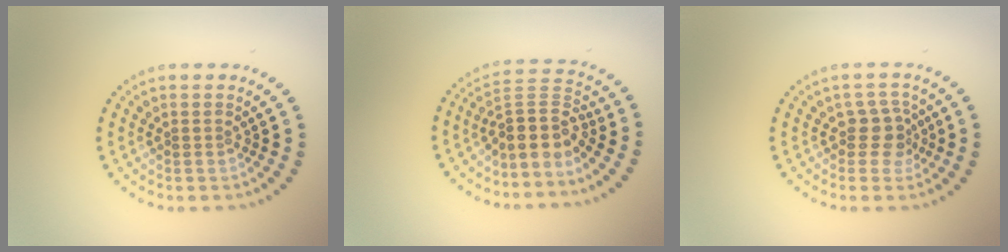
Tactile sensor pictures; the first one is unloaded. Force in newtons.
{"total": 4.0, "press": 3.0, "slide": 2.6}
{"total": 2.5, "press": 2.0, "slide": 1.5}